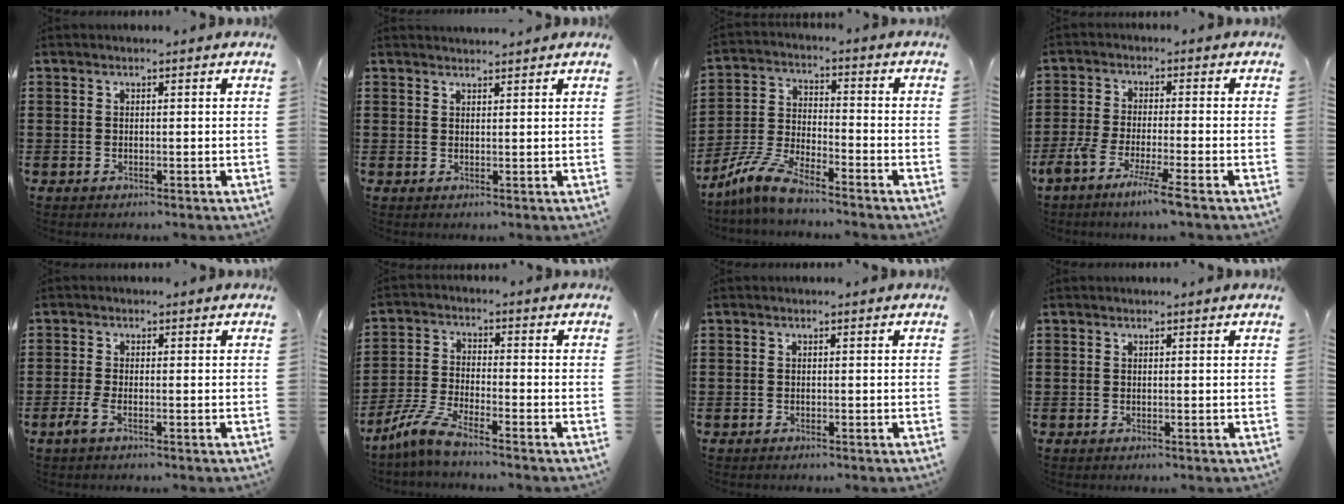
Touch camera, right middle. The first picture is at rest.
{"total": 1.3, "force": [1.3, 0.0, 0.0], "torque": [-0.003, 0.001, 0.025]}
{"total": 8.2, "force": [-7.0, 1.0, 4.1], "torque": [-0.102, -0.003, -0.141]}
{"total": 5.6, "force": [-4.2, -0.3, 3.6], "torque": [-0.080, -0.018, -0.079]}
{"total": 2.4, "force": [-1.2, 0.5, 2.0], "torque": [-0.057, -0.010, -0.028]}
{"total": 7.4, "force": [-6.2, 0.7, 3.9], "torque": [-0.101, -0.011, -0.126]}
{"total": 0.5, "force": [-0.5, -0.1, 0.0], "torque": [-0.001, -0.002, -0.010]}
{"total": 0.0}